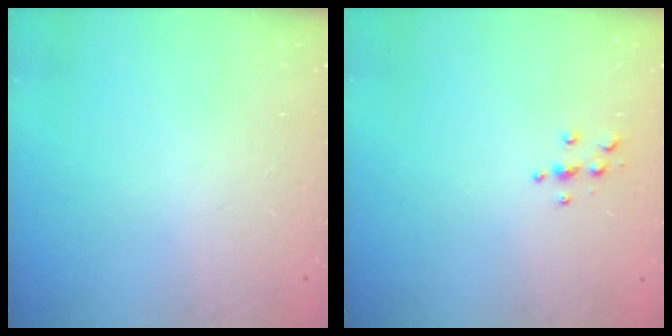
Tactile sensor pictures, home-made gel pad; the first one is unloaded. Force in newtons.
{"total": 3.8, "press": 3.8, "slide": 0.4}